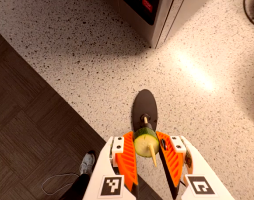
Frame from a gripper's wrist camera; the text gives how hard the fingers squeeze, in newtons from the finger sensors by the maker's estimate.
{"total": 9.2, "left": 9.0, "right": 9.5}